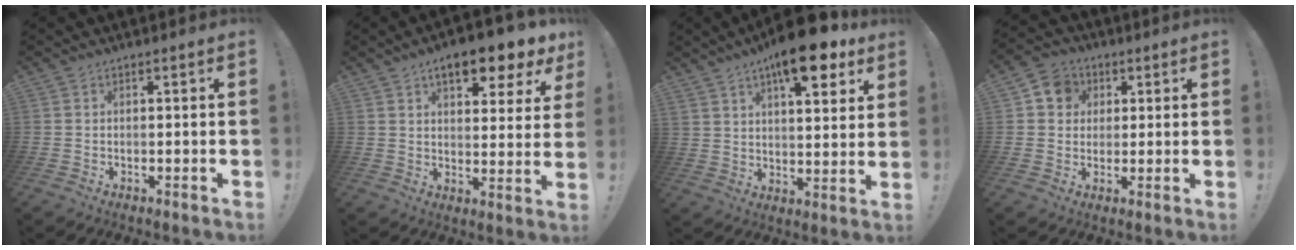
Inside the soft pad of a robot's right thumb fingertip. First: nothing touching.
{"total": 10.1, "force": [6.4, 3.4, 7.1], "torque": [-0.094, -0.040, 0.103]}
{"total": 17.5, "force": [10.8, 7.2, 11.7], "torque": [-0.156, -0.071, 0.179]}
{"total": 8.4, "force": [2.1, 7.6, 2.9], "torque": [-0.041, 0.007, 0.043]}